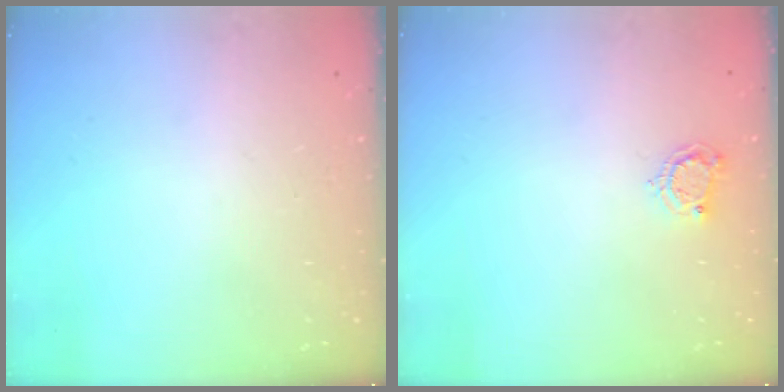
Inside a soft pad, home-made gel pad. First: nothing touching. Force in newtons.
{"total": 5.2, "press": 5.1, "slide": 0.6}